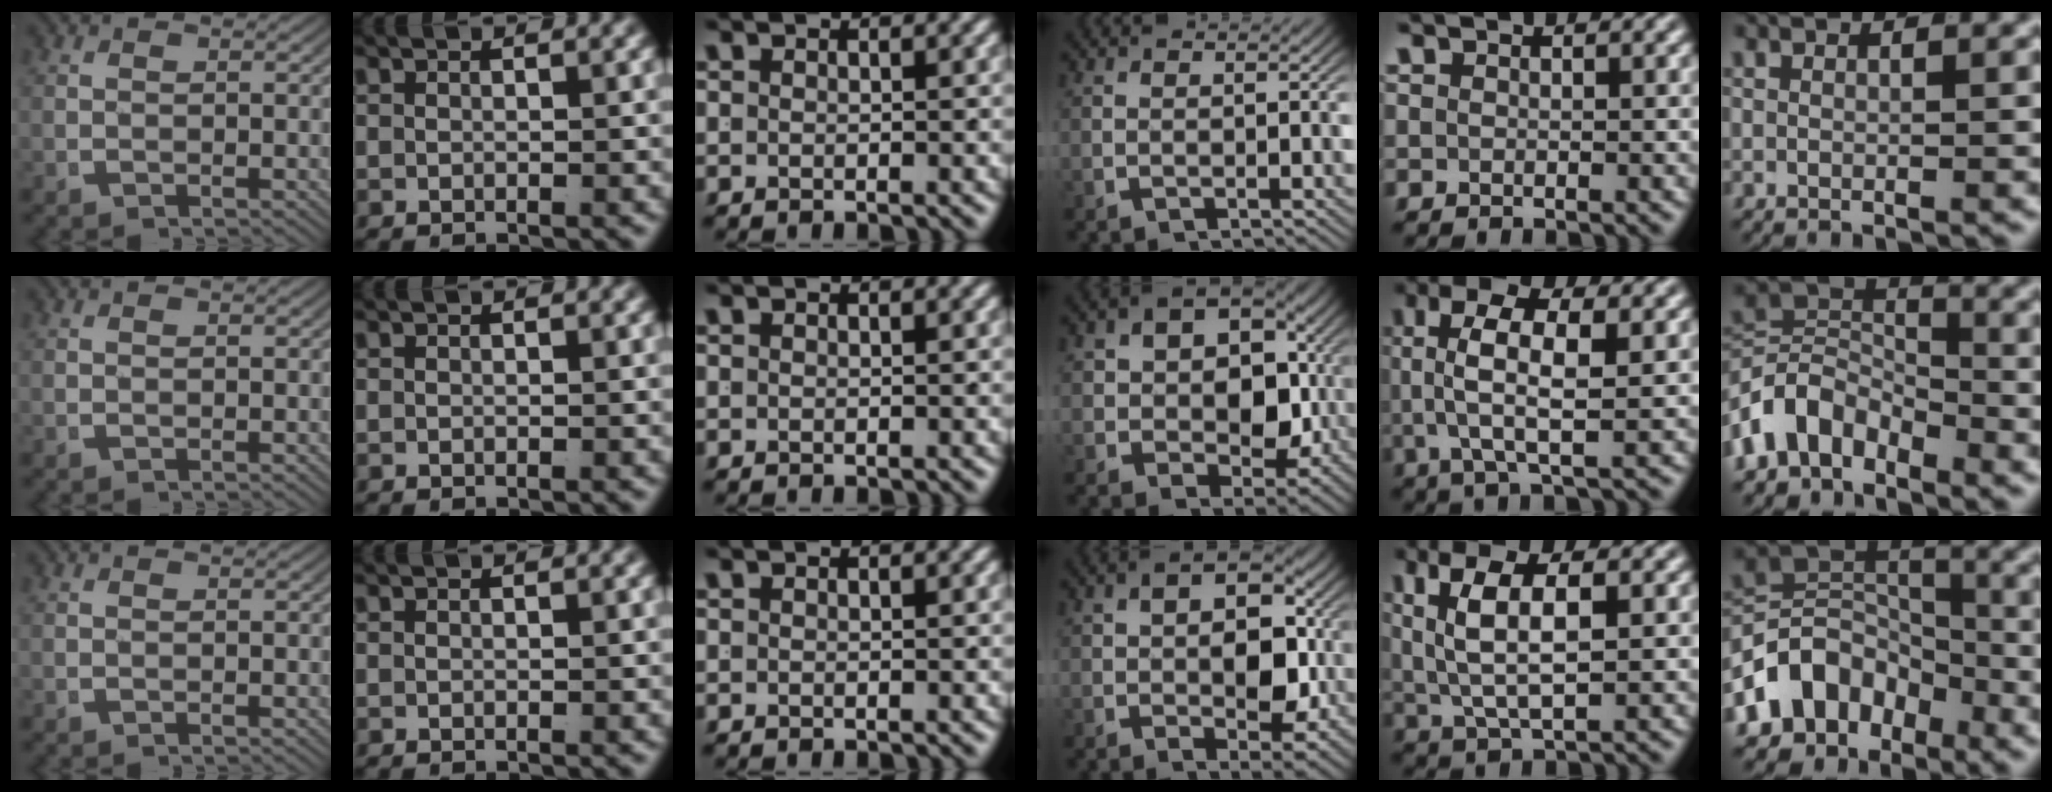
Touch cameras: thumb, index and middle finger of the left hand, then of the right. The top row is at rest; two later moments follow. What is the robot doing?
{"motion": "lift_and_place", "object": "shorts"}